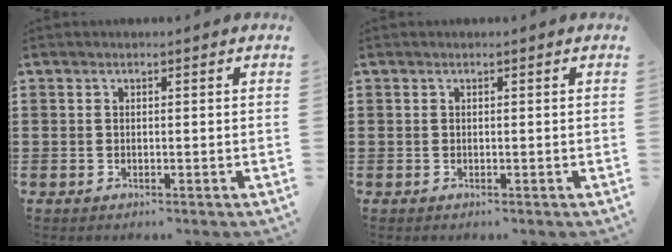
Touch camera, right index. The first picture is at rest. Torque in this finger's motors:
{"motor_torque": [-0.22, 0.22, 0.00, 0.00]}